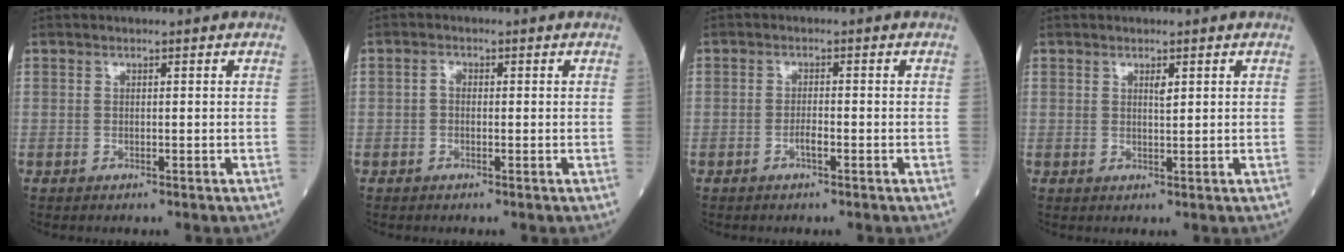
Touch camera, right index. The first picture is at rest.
{"total": 1.1, "force": [-0.1, 0.7, 0.8], "torque": [-0.011, 0.003, -0.005]}
{"total": 1.5, "force": [-0.7, 0.3, 1.3], "torque": [-0.024, 0.002, -0.014]}
{"total": 1.4, "force": [0.7, 0.2, 1.2], "torque": [-0.021, -0.003, 0.012]}